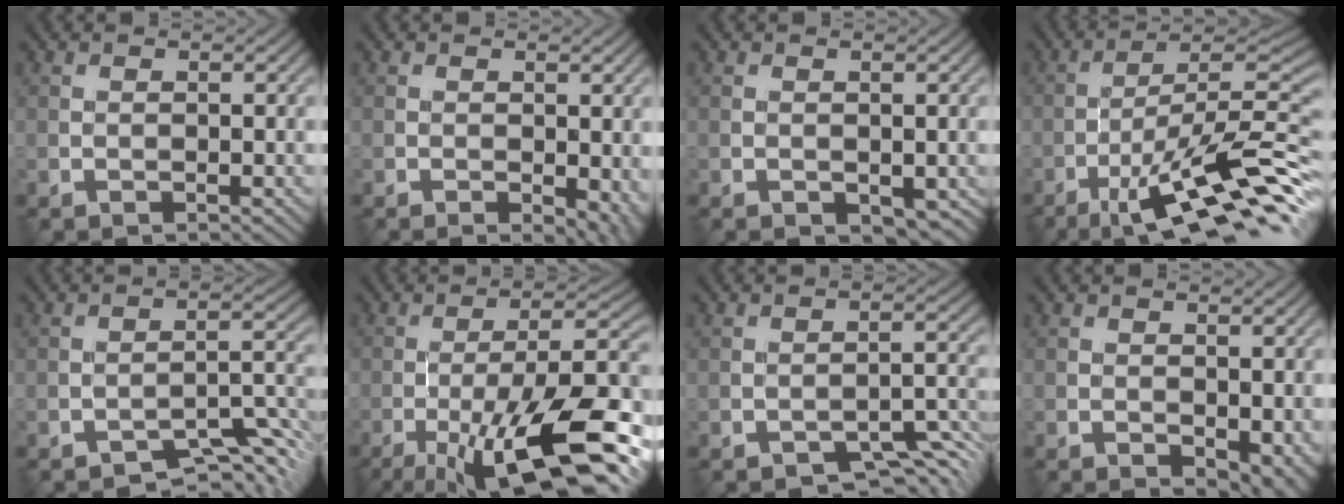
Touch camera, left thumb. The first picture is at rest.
{"total": 4.1, "force": [-1.5, 1.8, 3.5], "torque": [-0.039, -0.014, -0.011]}
{"total": 2.5, "force": [-0.8, 1.5, 1.8], "torque": [-0.021, -0.009, -0.002]}
{"total": 15.6, "force": [-7.0, 3.5, 13.5], "torque": [-0.220, 0.001, -0.117]}
{"total": 5.7, "force": [-4.7, 0.9, 3.0], "torque": [-0.039, 0.009, -0.068]}
{"total": 16.4, "force": [-8.1, 3.9, 13.8], "torque": [-0.210, 0.008, -0.138]}
{"total": 4.3, "force": [-3.6, 0.8, 2.2], "torque": [-0.027, 0.004, -0.047]}
{"total": 4.3, "force": [-1.4, 2.4, 3.3], "torque": [-0.044, -0.017, -0.010]}